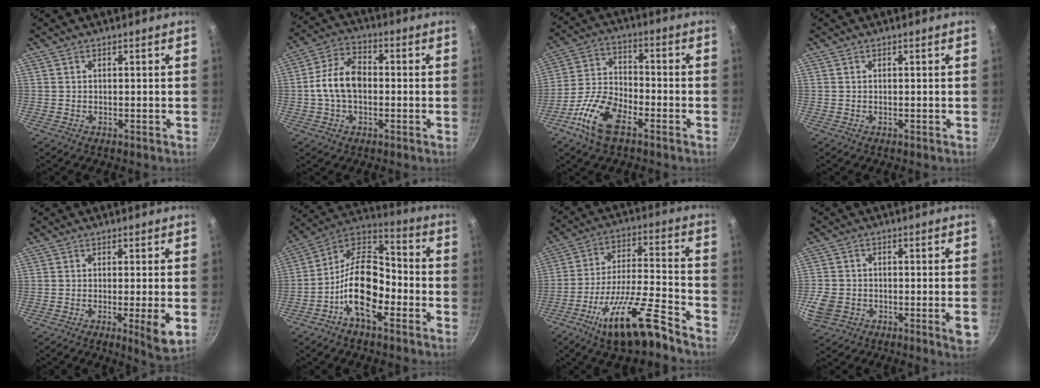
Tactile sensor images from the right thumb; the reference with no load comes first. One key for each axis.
{"total": 9.9, "fx": -0.5, "fy": 6.4, "fz": 7.5, "tx": -0.127, "ty": 0.029, "tz": -0.020}
{"total": 12.1, "fx": -6.5, "fy": 5.6, "fz": 8.6, "tx": -0.165, "ty": 0.036, "tz": -0.133}
{"total": 0.0}
{"total": 6.7, "fx": -1.8, "fy": 0.6, "fz": 6.4, "tx": -0.102, "ty": -0.004, "tz": -0.023}
{"total": 15.7, "fx": -5.8, "fy": 8.0, "fz": 12.2, "tx": -0.191, "ty": 0.058, "tz": -0.122}
{"total": 17.1, "fx": -11.0, "fy": 3.8, "fz": 12.6, "tx": -0.219, "ty": 0.057, "tz": -0.192}
{"total": 9.0, "fx": -3.3, "fy": 4.4, "fz": 7.1, "tx": -0.134, "ty": 0.008, "tz": -0.056}